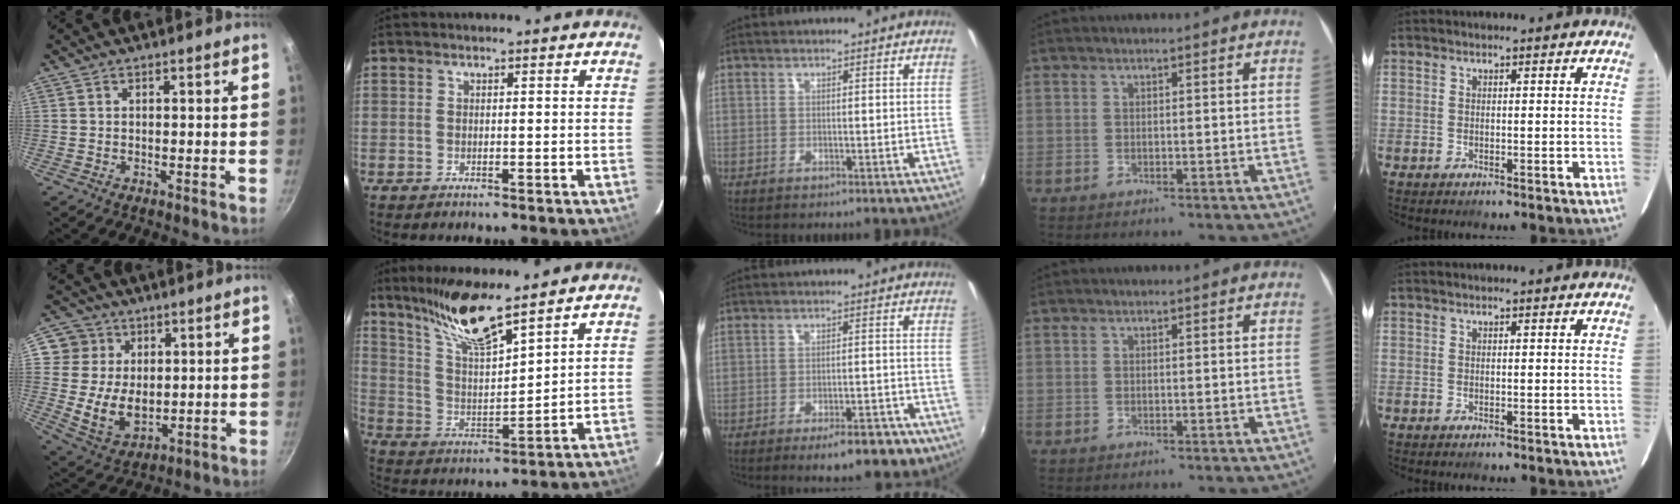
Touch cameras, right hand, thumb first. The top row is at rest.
{"thumb": {"total": 11.2, "force": [2.6, 9.8, 4.8], "torque": [-0.049, -0.019, 0.056]}, "index": {"total": 13.3, "force": [10.5, 1.3, 8.1], "torque": [-0.147, 0.002, 0.209]}, "middle": {"total": 7.7, "force": [-5.4, 2.6, 4.8], "torque": [-0.083, 0.000, -0.065]}}